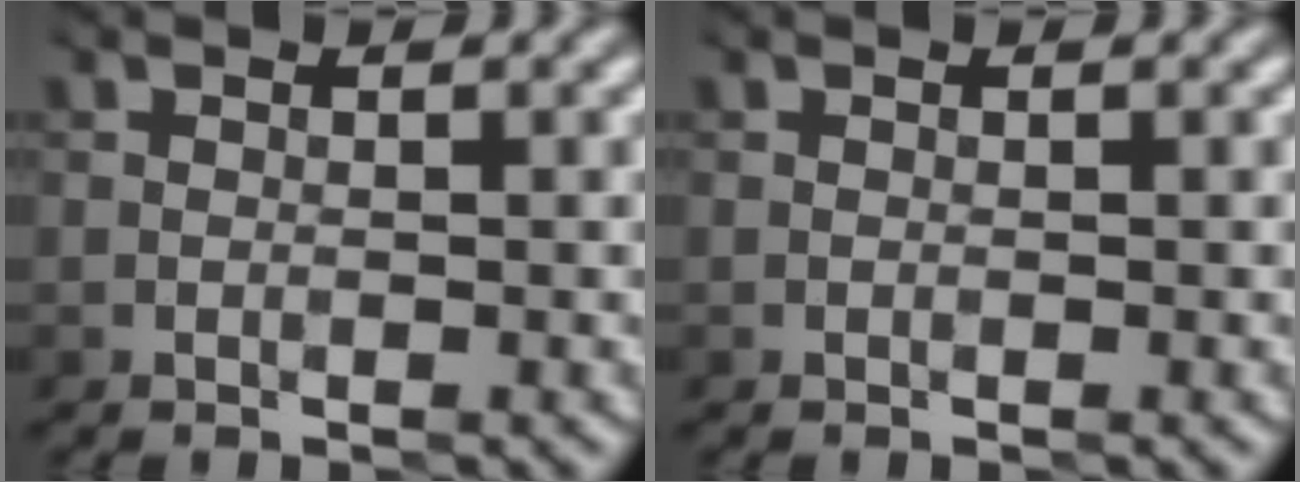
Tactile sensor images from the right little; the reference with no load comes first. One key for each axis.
{"total": 0.0}